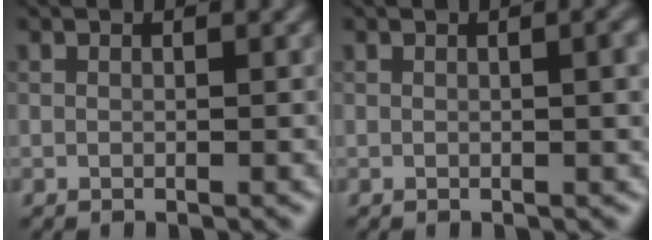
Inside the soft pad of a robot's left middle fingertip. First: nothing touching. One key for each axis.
{"total": 2.4, "fx": 0.2, "fy": 0.7, "fz": 2.3, "tx": -0.025, "ty": 0.004, "tz": 0.000}